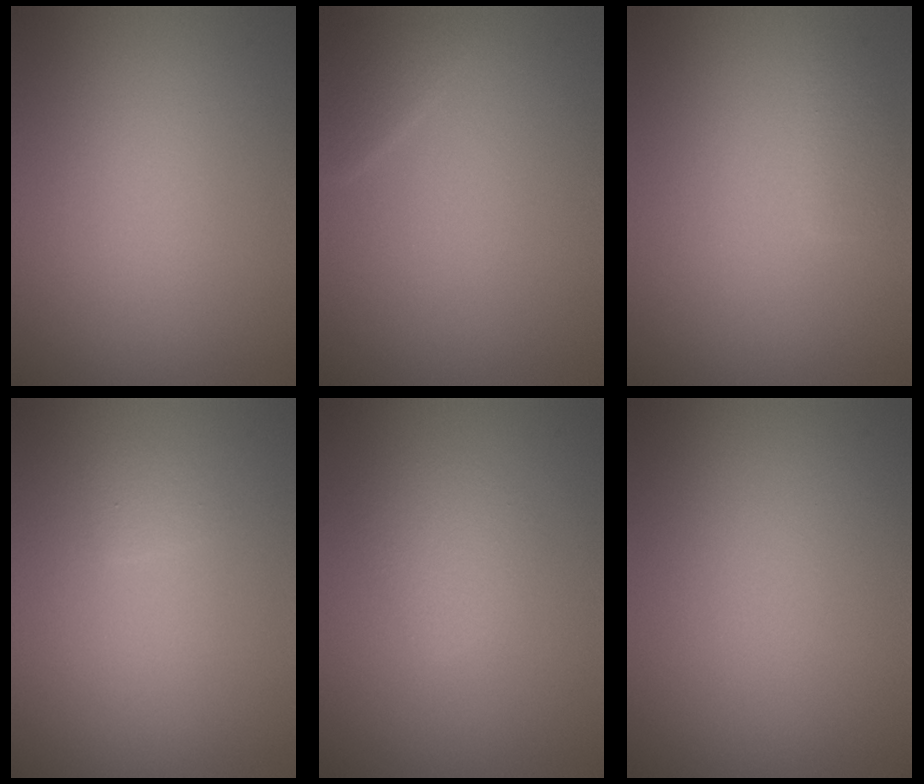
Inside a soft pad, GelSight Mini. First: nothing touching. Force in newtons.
{"total": 1.4, "press": 1.4, "slide": 0.2}
{"total": 1.3, "press": 1.3, "slide": 0.1}
{"total": 0.7, "press": 0.7, "slide": 0.1}
{"total": 1.8, "press": 1.8, "slide": 0.1}
{"total": 0.0}